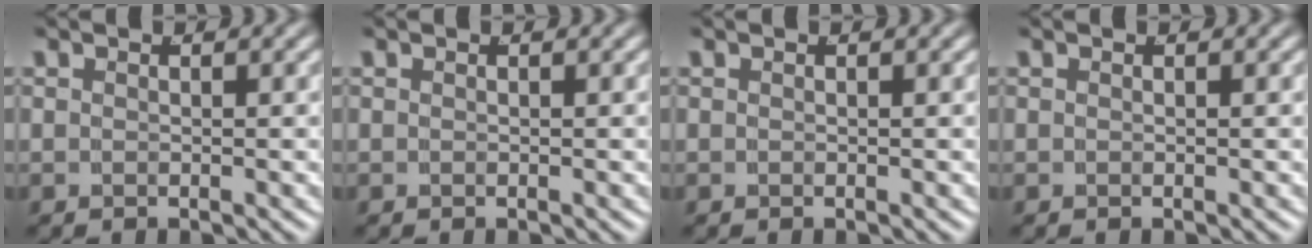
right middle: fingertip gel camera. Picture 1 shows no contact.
{"total": 0.0}
{"total": 0.0}
{"total": 0.0}